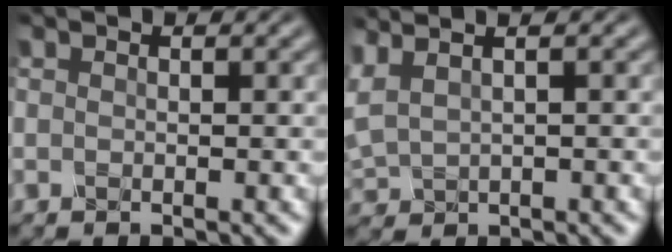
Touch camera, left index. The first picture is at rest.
{"total": 4.2, "force": [2.7, 1.8, 2.7], "torque": [-0.077, 0.034, 0.049]}